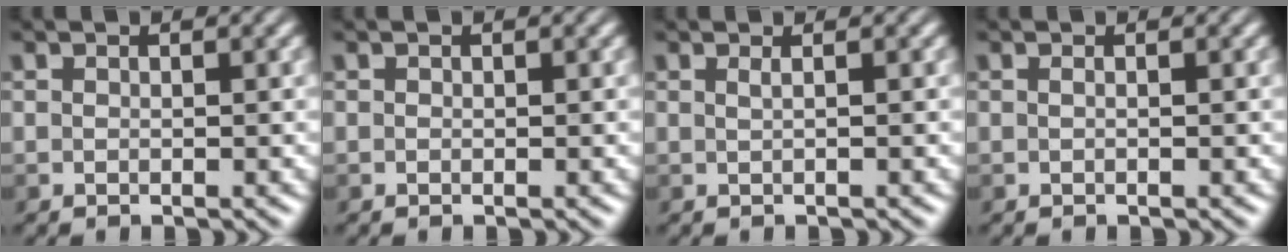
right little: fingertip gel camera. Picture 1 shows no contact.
{"total": 0.0}
{"total": 0.8, "force": [0.2, 0.3, 0.7], "torque": [-0.008, 0.001, -0.002]}
{"total": 0.0}